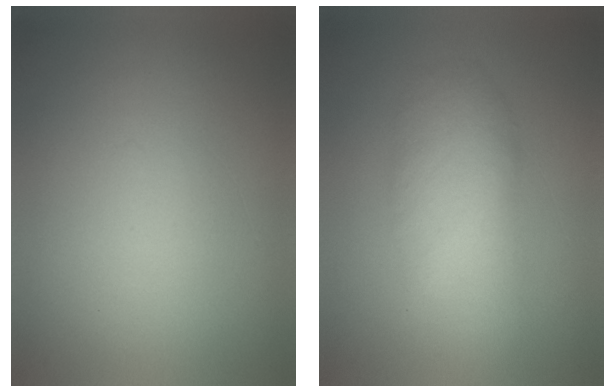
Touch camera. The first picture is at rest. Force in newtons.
{"total": 4.2}